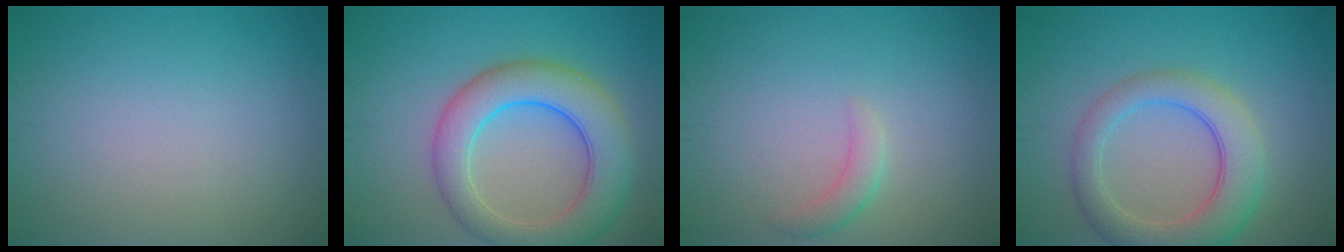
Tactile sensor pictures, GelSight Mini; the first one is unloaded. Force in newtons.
{"total": 7.4, "press": 7.4, "slide": 0.5}
{"total": 1.6, "press": 1.6, "slide": 0.0}
{"total": 5.9, "press": 5.8, "slide": 0.4}